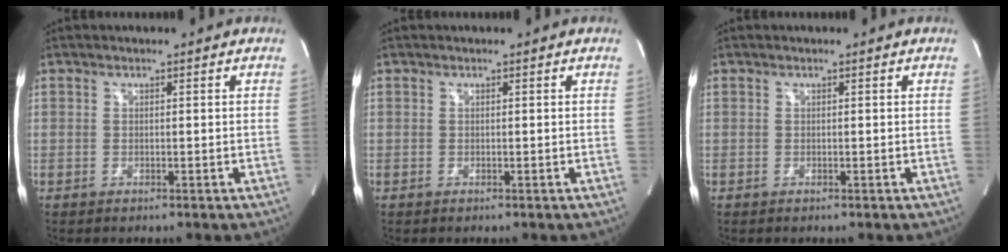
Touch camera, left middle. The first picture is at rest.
{"total": 0.0}
{"total": 0.0}